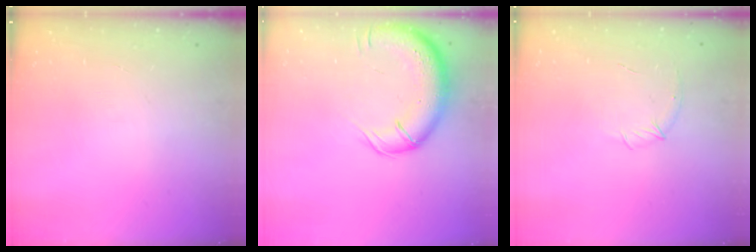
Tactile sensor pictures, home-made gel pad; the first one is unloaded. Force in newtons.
{"total": 15.0, "press": 14.6, "slide": 3.6}
{"total": 6.2, "press": 6.0, "slide": 1.6}